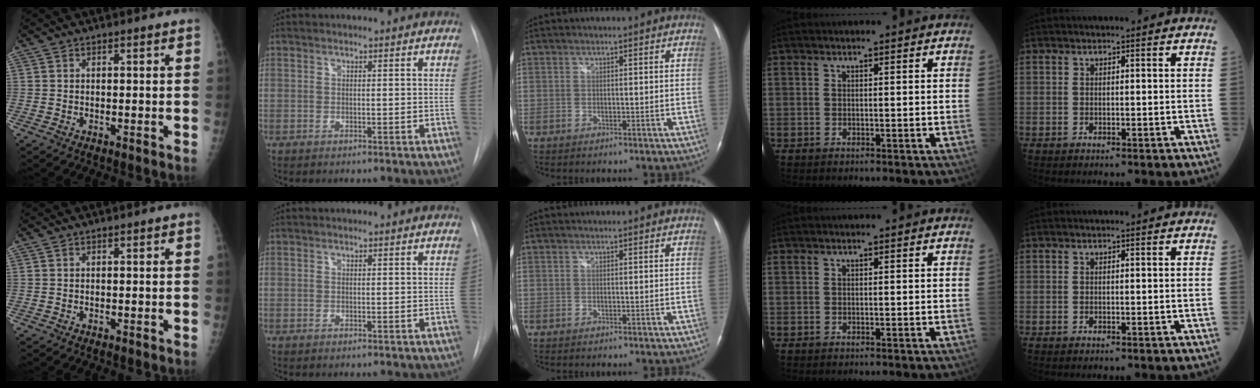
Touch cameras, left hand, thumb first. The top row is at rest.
{}